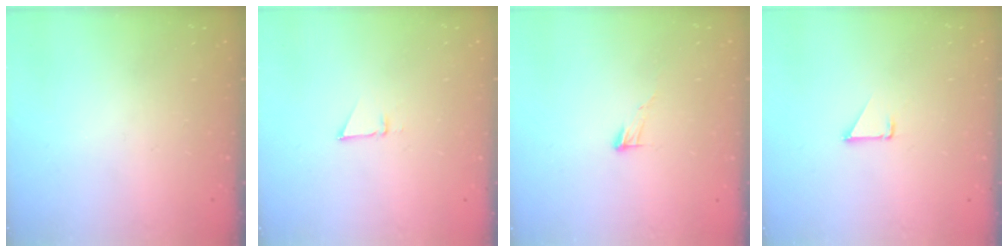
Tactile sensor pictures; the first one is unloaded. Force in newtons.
{"total": 2.6, "press": 2.5, "slide": 0.8}
{"total": 4.0, "press": 4.0, "slide": 0.3}
{"total": 1.1, "press": 1.1, "slide": 0.1}